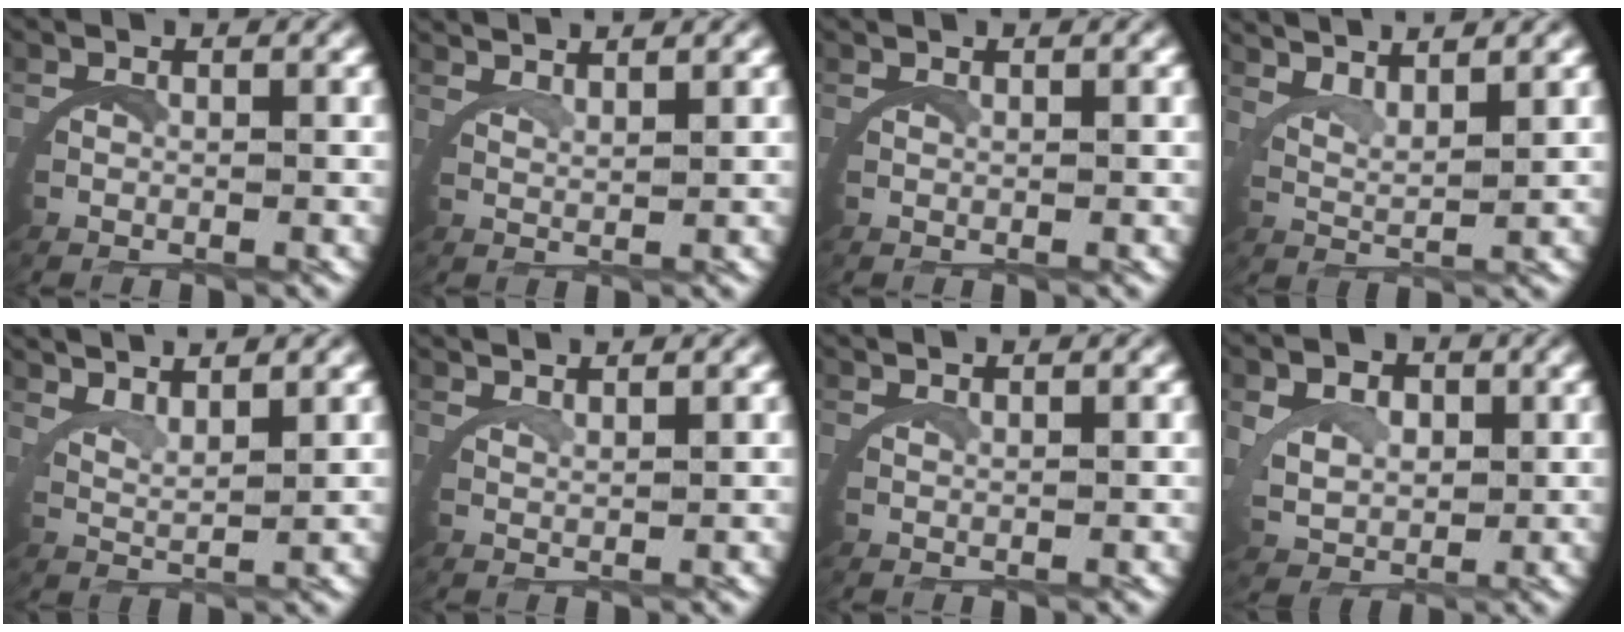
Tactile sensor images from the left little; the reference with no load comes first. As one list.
[{"total": 3.6, "force": [3.4, -1.0, 0.5], "torque": [-0.018, -0.001, 0.062]}, {"total": 0.9, "force": [0.6, -0.6, 0.0], "torque": [0.000, 0.004, 0.010]}, {"total": 5.2, "force": [4.5, 1.1, 2.3], "torque": [-0.055, 0.001, 0.070]}, {"total": 4.8, "force": [4.3, 0.8, 2.1], "torque": [-0.051, 0.001, 0.069]}, {"total": 3.1, "force": [2.9, -1.1, 0.3], "torque": [-0.012, 0.001, 0.052]}, {"total": 1.9, "force": [1.5, -1.2, 0.1], "torque": [-0.002, 0.004, 0.027]}, {"total": 3.5, "force": [1.3, 2.5, 2.1], "torque": [-0.058, -0.018, 0.033]}]